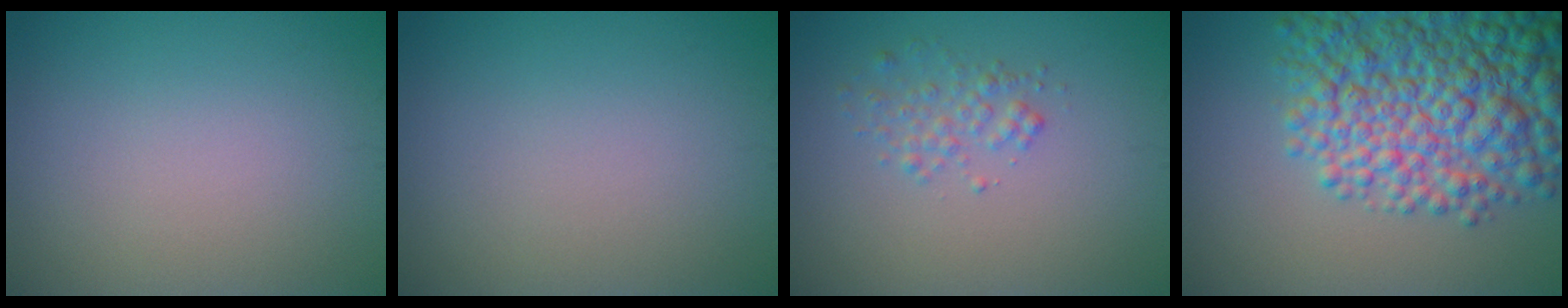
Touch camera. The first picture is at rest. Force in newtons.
{"total": 0.0}
{"total": 1.6, "press": 1.6, "slide": 0.1}
{"total": 10.5, "press": 10.5, "slide": 0.3}